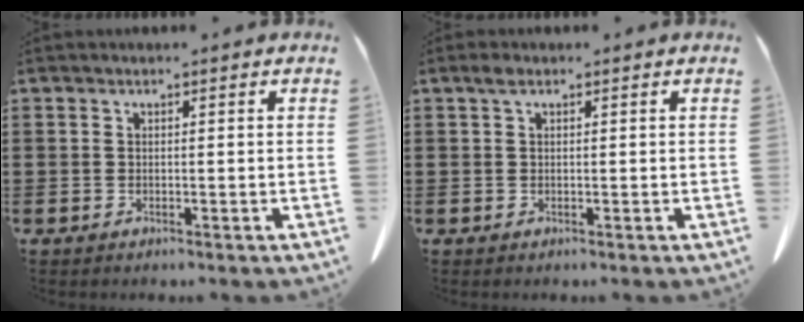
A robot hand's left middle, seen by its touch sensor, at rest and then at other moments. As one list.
[{"total": 1.2, "force": [0.5, 0.6, 0.9], "torque": [-0.021, 0.003, 0.010]}]